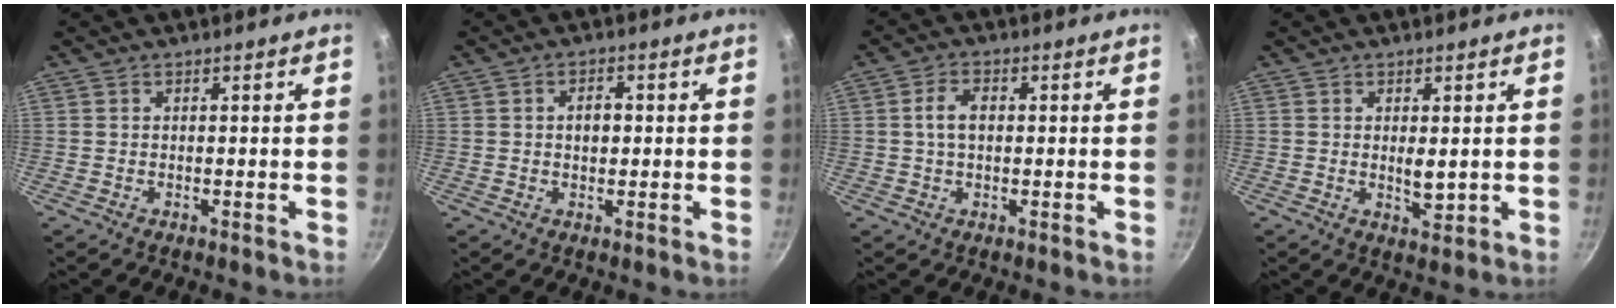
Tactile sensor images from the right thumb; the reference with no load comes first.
{"total": 3.3, "force": [0.3, 2.1, 2.5], "torque": [-0.028, 0.008, 0.003]}
{"total": 4.5, "force": [0.4, 2.7, 3.5], "torque": [-0.062, 0.010, 0.004]}
{"total": 3.0, "force": [0.4, 1.2, 2.8], "torque": [-0.046, -0.009, 0.010]}